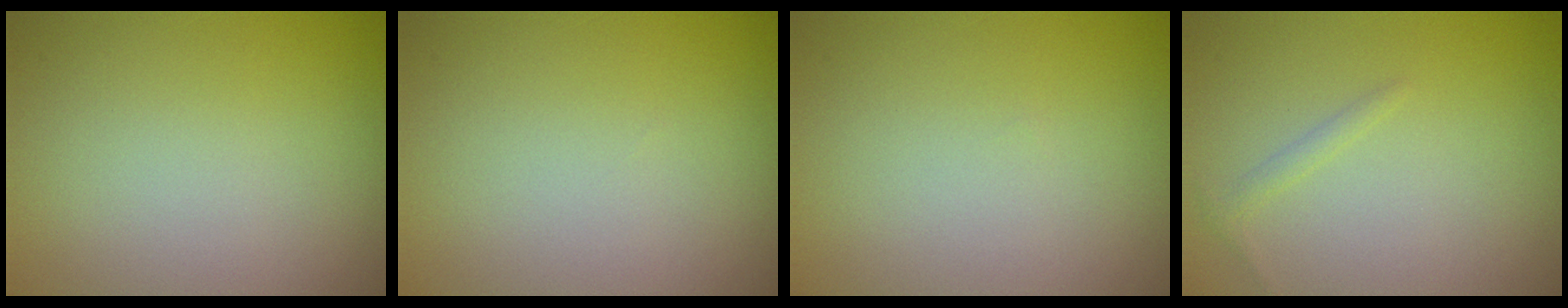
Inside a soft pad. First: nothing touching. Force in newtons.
{"total": 0.0}
{"total": 0.0}
{"total": 0.8, "press": 0.8, "slide": 0.0}